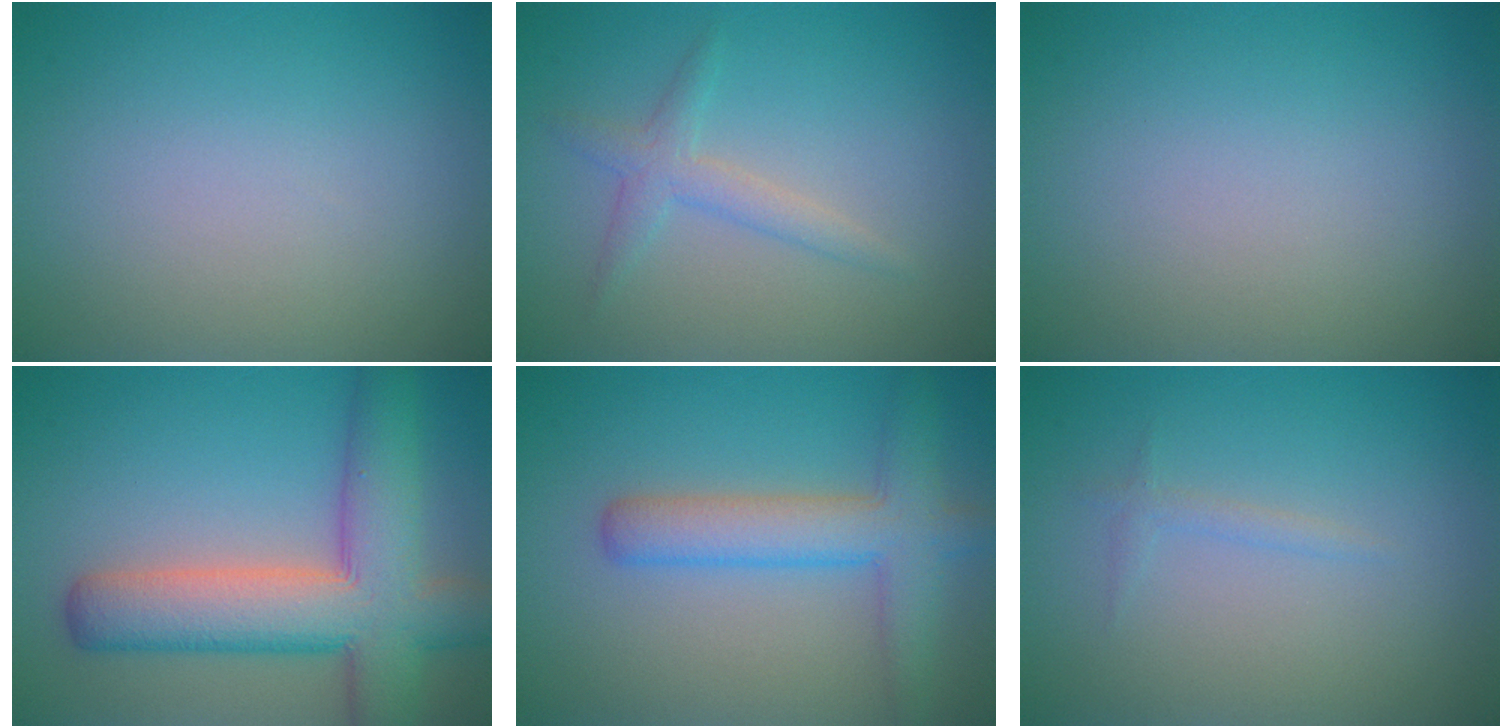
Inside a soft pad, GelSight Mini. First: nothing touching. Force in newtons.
{"total": 2.0, "press": 2.0, "slide": 0.0}
{"total": 0.0}
{"total": 9.4, "press": 9.4, "slide": 0.4}
{"total": 4.9, "press": 4.9, "slide": 0.3}
{"total": 0.8, "press": 0.8, "slide": 0.1}